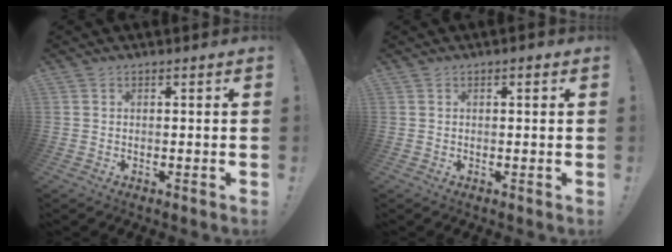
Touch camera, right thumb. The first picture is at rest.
{"total": 0.7, "force": [0.3, 0.3, 0.5], "torque": [-0.003, -0.001, 0.003]}